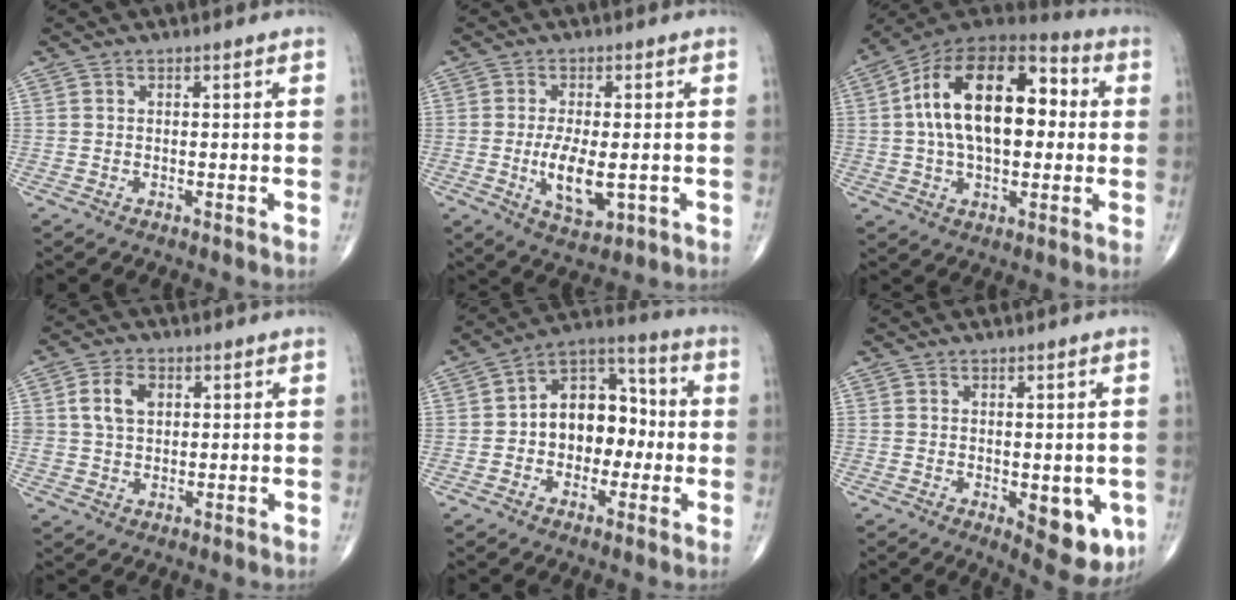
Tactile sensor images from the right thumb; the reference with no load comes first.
{"total": 6.9, "force": [-1.2, 3.1, 6.0], "torque": [-0.109, -0.011, -0.016]}
{"total": 22.0, "force": [2.3, 12.3, 18.0], "torque": [-0.289, 0.032, 0.028]}
{"total": 6.5, "force": [1.8, 4.5, 4.3], "torque": [-0.070, -0.001, 0.032]}
{"total": 13.4, "force": [-0.7, 9.4, 9.4], "torque": [-0.102, 0.045, -0.023]}
{"total": 9.3, "force": [-2.3, 4.2, 8.0], "torque": [-0.073, -0.013, -0.019]}